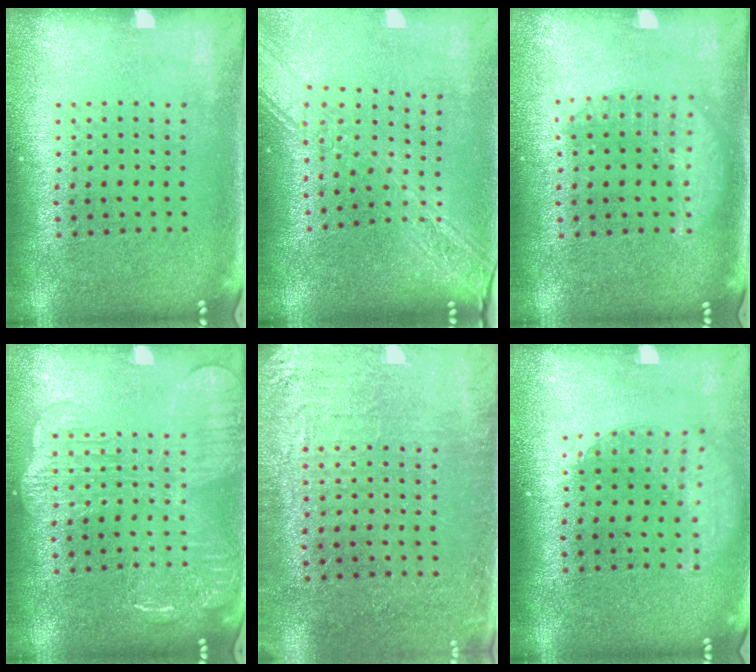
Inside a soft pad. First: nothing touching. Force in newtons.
{"total": 2.4, "press": 2.0, "slide": 1.4}
{"total": 1.3, "press": 1.3, "slide": 0.3}
{"total": 2.2, "press": 2.1, "slide": 0.5}
{"total": 2.9, "press": 2.7, "slide": 1.0}
{"total": 1.6, "press": 1.2, "slide": 1.0}